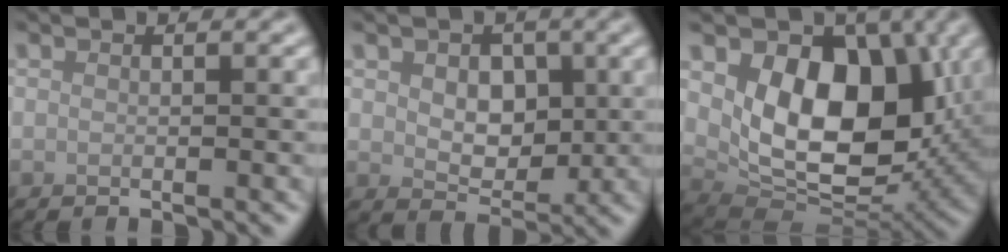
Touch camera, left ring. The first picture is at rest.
{"total": 4.1, "force": [0.6, 2.9, 2.9], "torque": [-0.050, -0.007, 0.009]}
{"total": 10.7, "force": [2.0, 6.9, 7.9], "torque": [-0.122, -0.019, 0.036]}